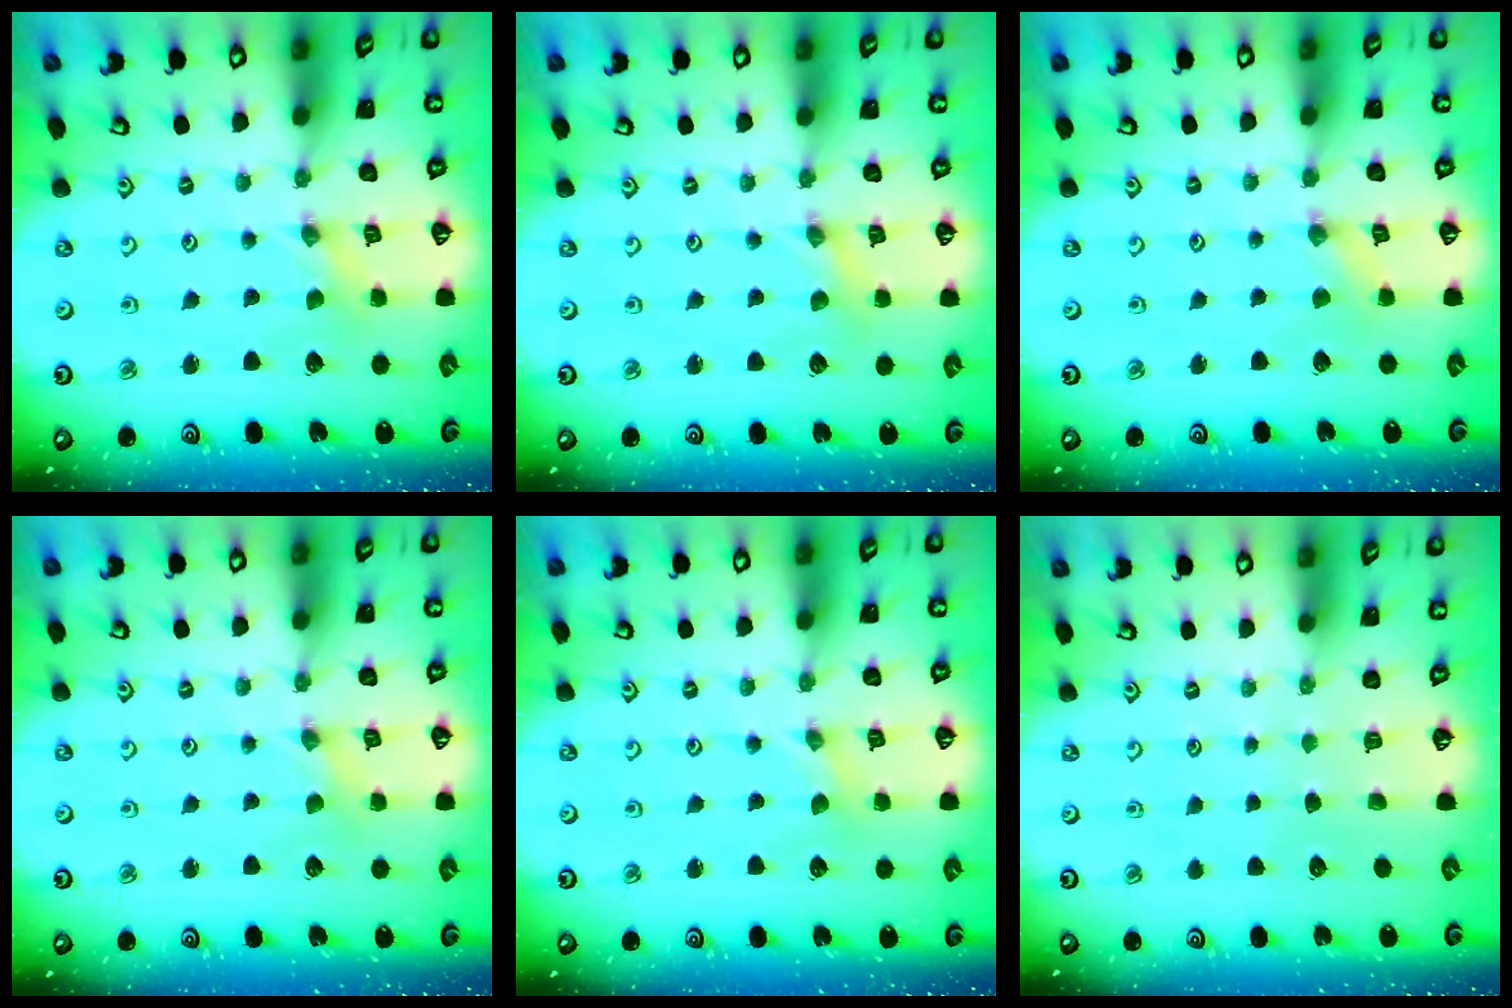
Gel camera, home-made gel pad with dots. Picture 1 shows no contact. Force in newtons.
{"total": 1.4, "press": 1.4, "slide": 0.2}
{"total": 0.5, "press": 0.5, "slide": 0.2}
{"total": 0.0}
{"total": 0.0}
{"total": 0.0}